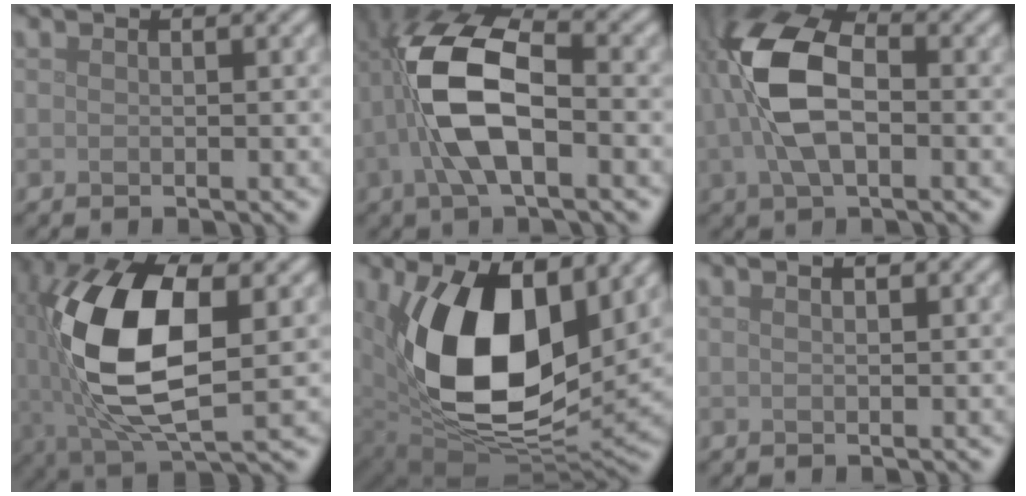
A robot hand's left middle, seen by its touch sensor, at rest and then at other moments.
{"total": 9.8, "force": [-1.4, 4.4, 8.6], "torque": [-0.174, 0.016, -0.030]}
{"total": 8.7, "force": [-0.4, 4.7, 7.2], "torque": [-0.158, 0.014, -0.014]}
{"total": 12.4, "force": [0.9, 5.4, 11.2], "torque": [-0.220, 0.002, 0.018]}
{"total": 14.1, "force": [3.1, 8.5, 10.8], "torque": [-0.191, -0.030, 0.062]}
{"total": 0.7, "force": [0.4, 0.2, 0.6], "torque": [-0.010, 0.003, 0.007]}